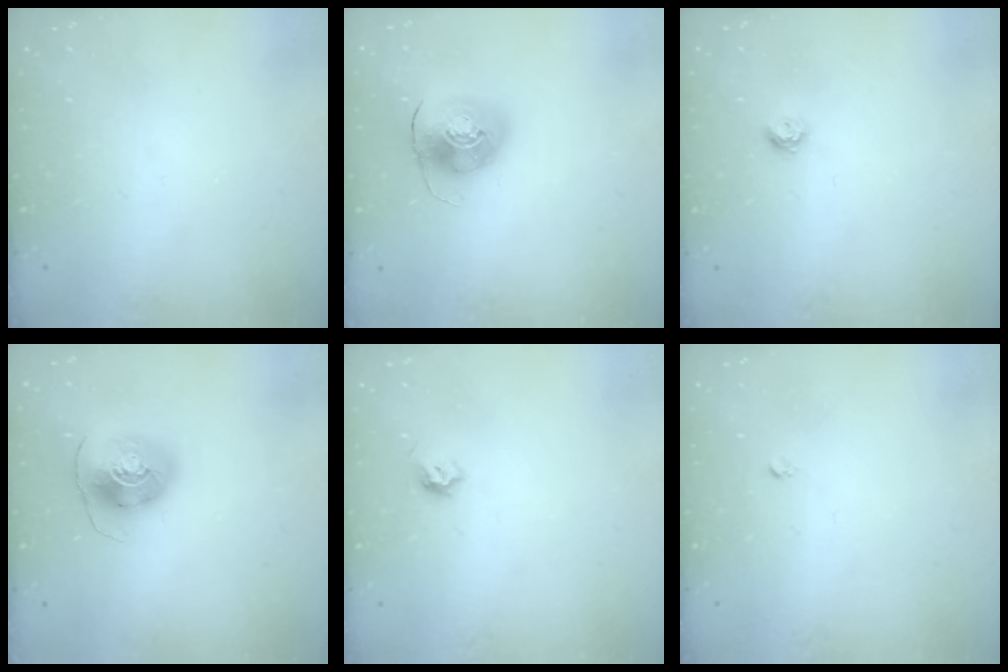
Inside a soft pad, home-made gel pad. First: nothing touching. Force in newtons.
{"total": 8.9, "press": 8.7, "slide": 1.5}
{"total": 4.6, "press": 4.5, "slide": 0.6}
{"total": 9.5, "press": 9.4, "slide": 1.3}
{"total": 4.1, "press": 4.0, "slide": 0.7}
{"total": 2.5, "press": 2.5, "slide": 0.2}